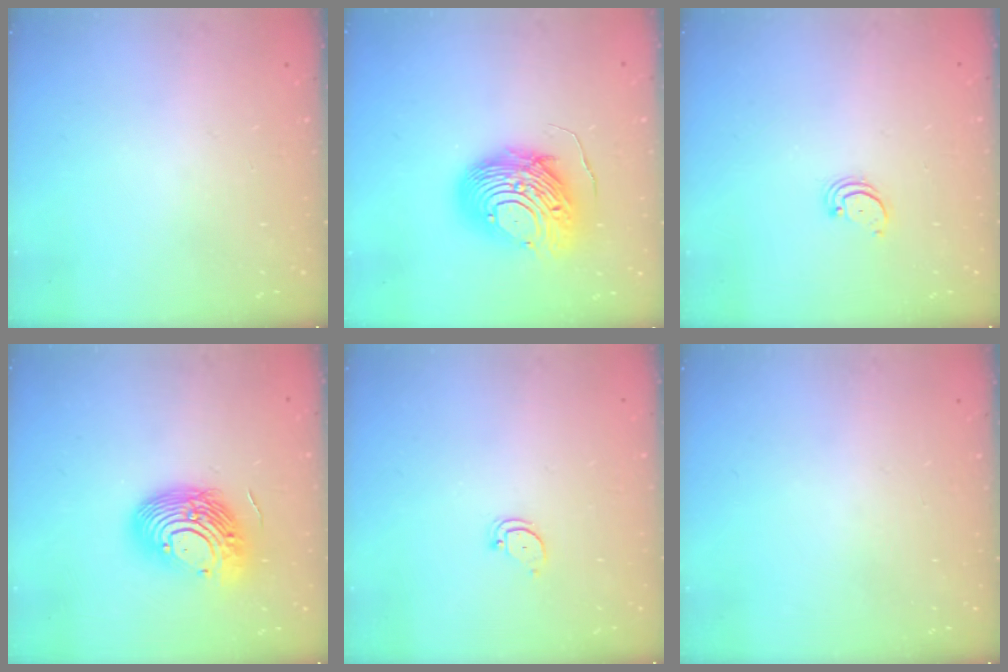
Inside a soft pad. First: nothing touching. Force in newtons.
{"total": 13.5, "press": 13.4, "slide": 0.8}
{"total": 2.2, "press": 2.2, "slide": 0.2}
{"total": 15.1, "press": 14.8, "slide": 2.7}
{"total": 2.6, "press": 2.6, "slide": 0.0}
{"total": 0.0}